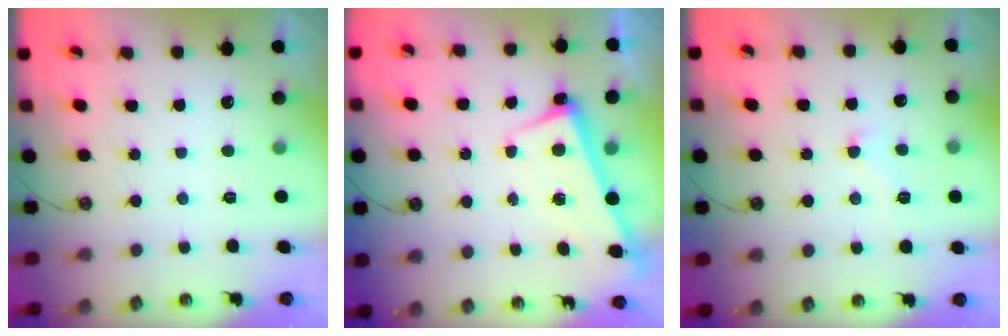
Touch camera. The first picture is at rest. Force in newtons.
{"total": 2.5, "press": 2.4, "slide": 0.5}
{"total": 2.2, "press": 2.1, "slide": 0.6}